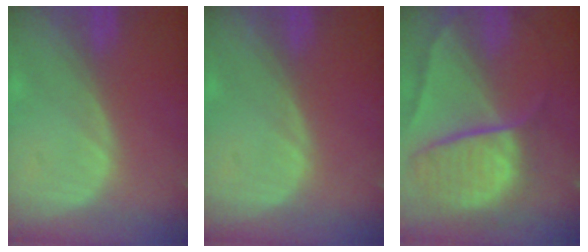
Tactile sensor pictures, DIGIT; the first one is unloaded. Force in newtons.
{"total": 0.0}
{"total": 10.6, "press": 8.8, "slide": 5.9}